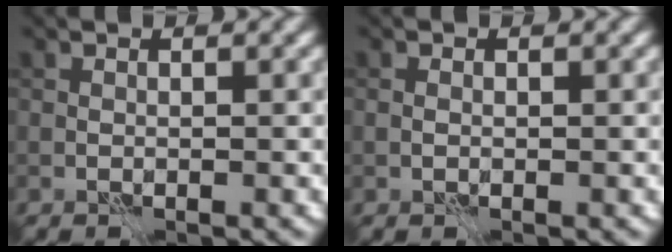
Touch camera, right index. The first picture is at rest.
{"total": 0.7, "force": [0.0, 0.5, 0.4], "torque": [-0.008, 0.001, 0.001]}